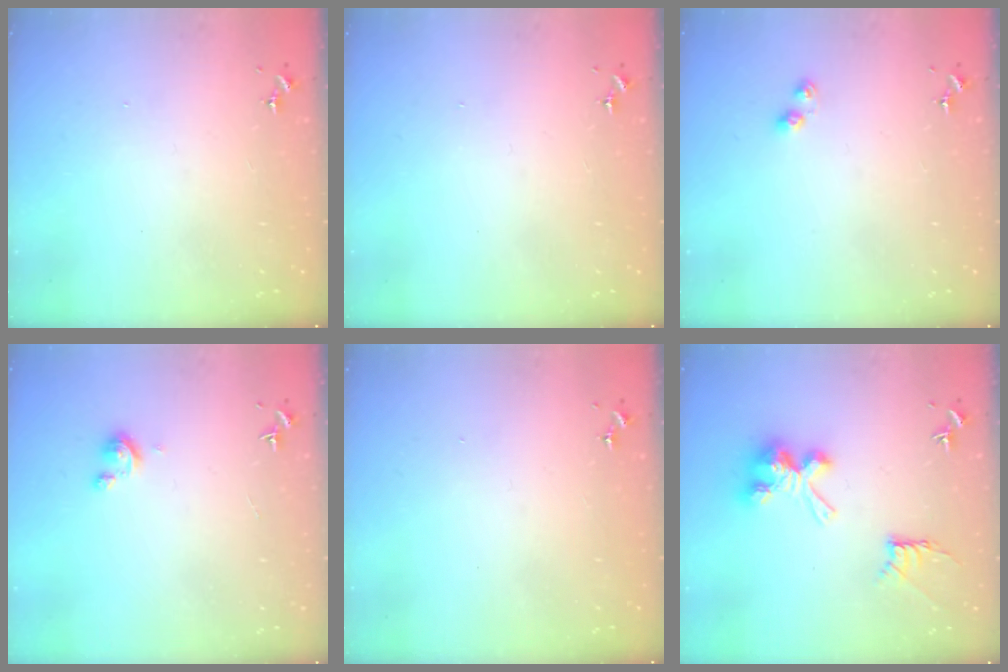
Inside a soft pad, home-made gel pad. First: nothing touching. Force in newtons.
{"total": 0.0}
{"total": 4.3, "press": 4.3, "slide": 0.6}
{"total": 2.9, "press": 2.9, "slide": 0.3}
{"total": 0.0}
{"total": 11.6, "press": 11.6, "slide": 0.3}